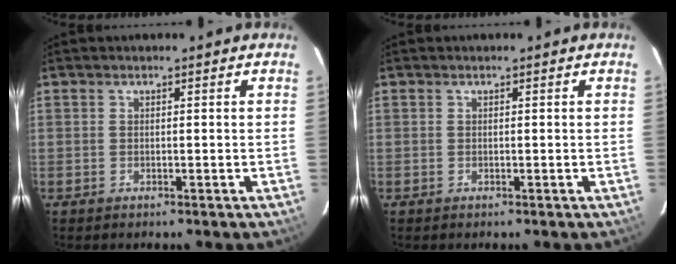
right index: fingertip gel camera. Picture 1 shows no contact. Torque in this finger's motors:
{"motor_torque": [0.00, 0.00, 0.00, 0.00]}